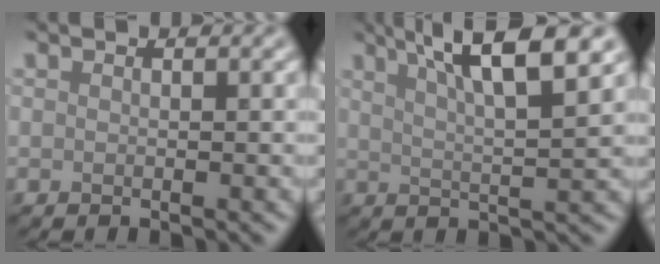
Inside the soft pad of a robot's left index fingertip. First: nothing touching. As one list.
[{"total": 7.7, "force": [4.4, 1.6, 6.1], "torque": [-0.075, 0.018, 0.055]}]